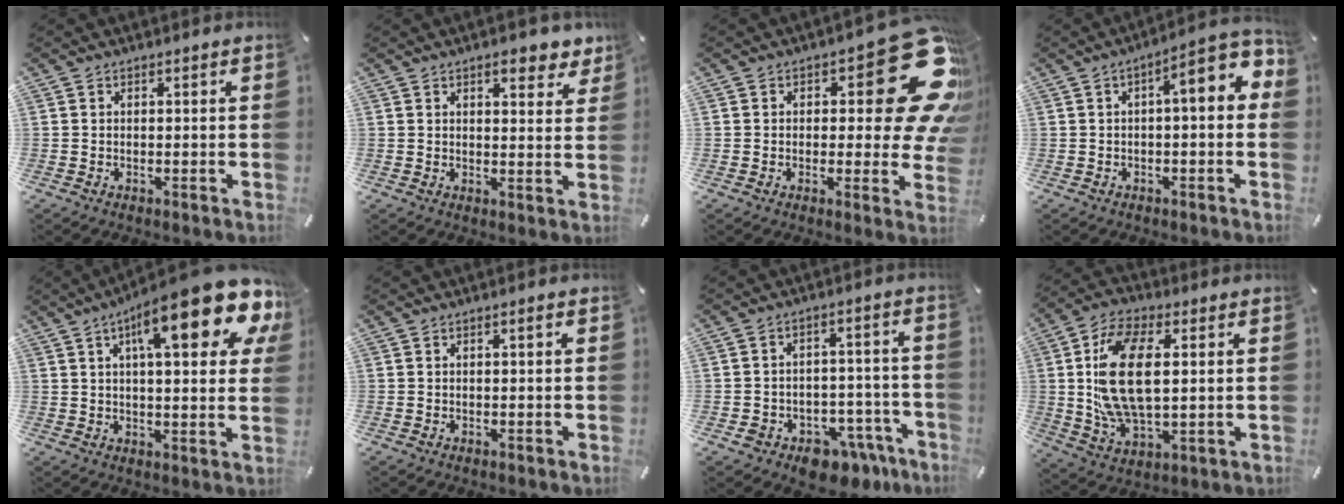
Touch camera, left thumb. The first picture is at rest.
{"total": 6.2, "force": [4.4, 2.6, 3.6], "torque": [-0.042, -0.021, 0.071]}
{"total": 22.8, "force": [9.1, 9.9, 18.4], "torque": [-0.214, -0.066, 0.157]}
{"total": 9.8, "force": [2.5, 2.8, 9.1], "torque": [-0.118, -0.026, 0.034]}
{"total": 20.3, "force": [10.2, 5.6, 16.7], "torque": [-0.247, -0.050, 0.154]}
{"total": 1.1, "force": [0.3, 0.0, 1.1], "torque": [-0.020, 0.001, 0.005]}
{"total": 6.7, "force": [-3.6, 5.2, 2.2], "torque": [-0.022, 0.013, -0.058]}
{"total": 16.4, "force": [2.4, 8.9, 13.6], "torque": [-0.293, -0.005, 0.041]}